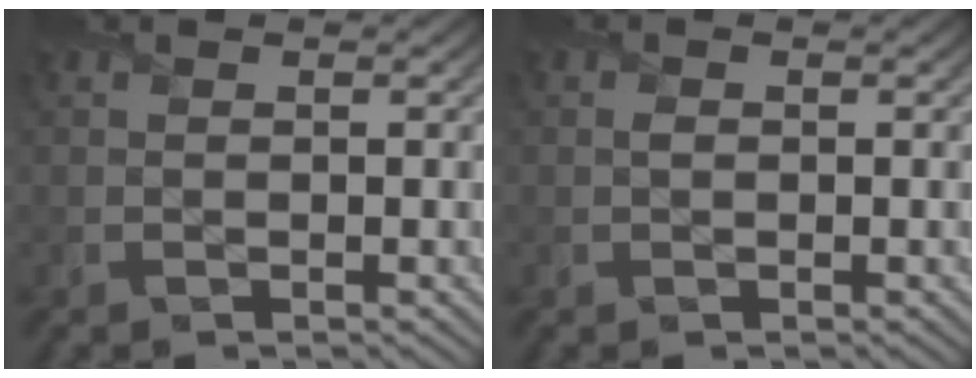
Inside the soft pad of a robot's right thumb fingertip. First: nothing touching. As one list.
[{"total": 0.6, "force": [0.0, 0.5, 0.3], "torque": [-0.006, -0.002, -0.002]}]